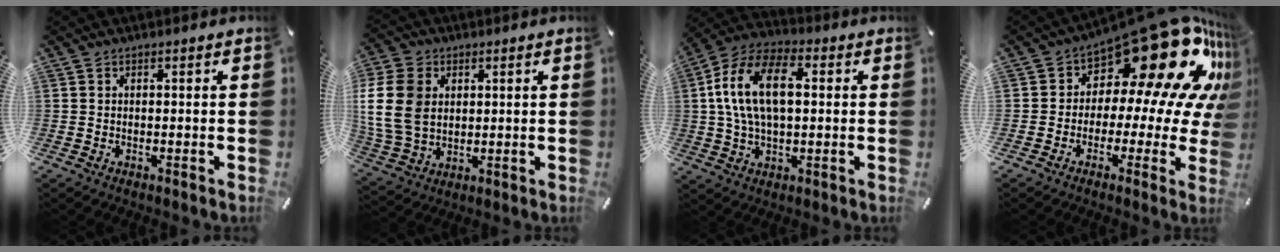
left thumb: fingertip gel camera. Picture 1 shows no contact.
{"total": 13.5, "force": [2.3, 10.7, 7.9], "torque": [-0.192, 0.013, 0.043]}
{"total": 14.6, "force": [2.6, 8.6, 11.5], "torque": [-0.254, 0.014, 0.042]}
{"total": 23.7, "force": [12.1, 10.9, 17.2], "torque": [-0.239, -0.095, 0.208]}